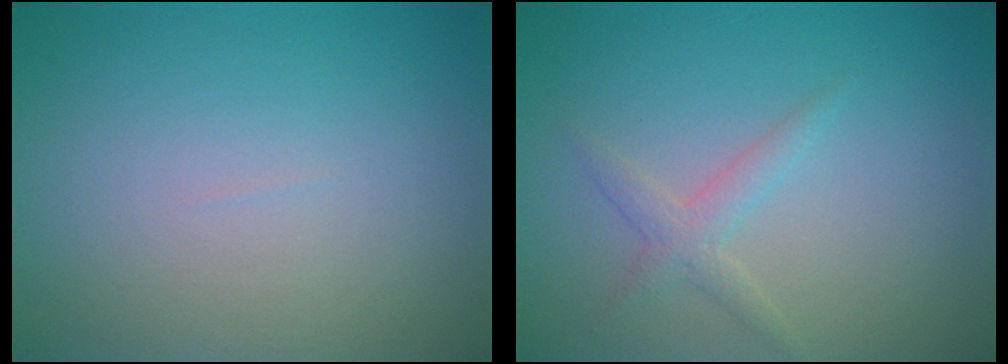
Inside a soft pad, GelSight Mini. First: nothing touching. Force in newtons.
{"total": 1.7, "press": 1.7, "slide": 0.1}